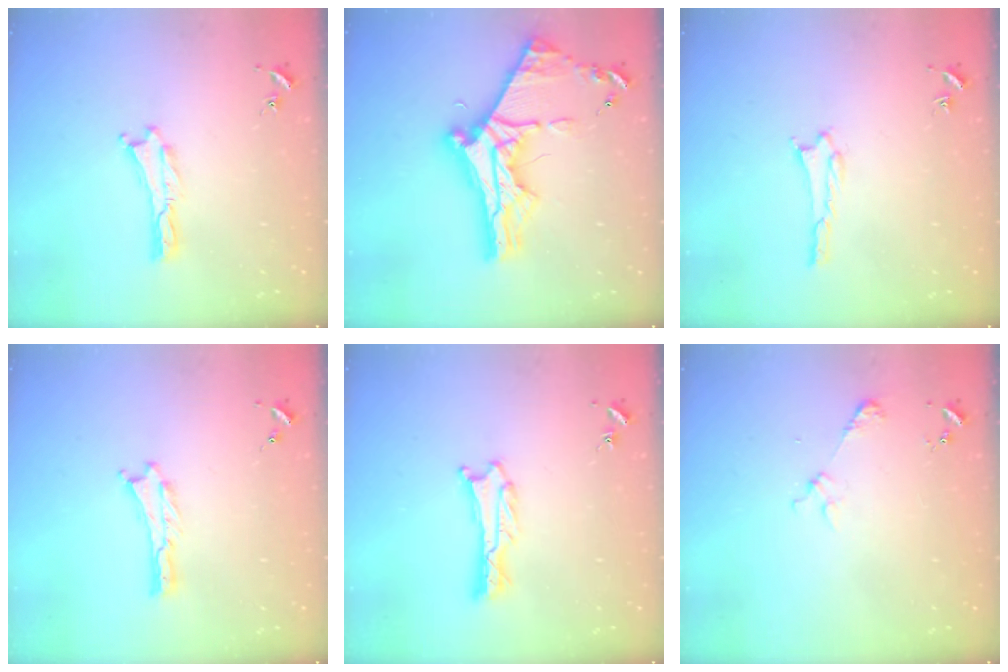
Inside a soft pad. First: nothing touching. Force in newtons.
{"total": 10.7, "press": 10.6, "slide": 1.4}
{"total": 1.9, "press": 1.9, "slide": 0.2}
{"total": 0.0}
{"total": 1.1, "press": 1.1, "slide": 0.0}
{"total": 2.4, "press": 2.4, "slide": 0.2}